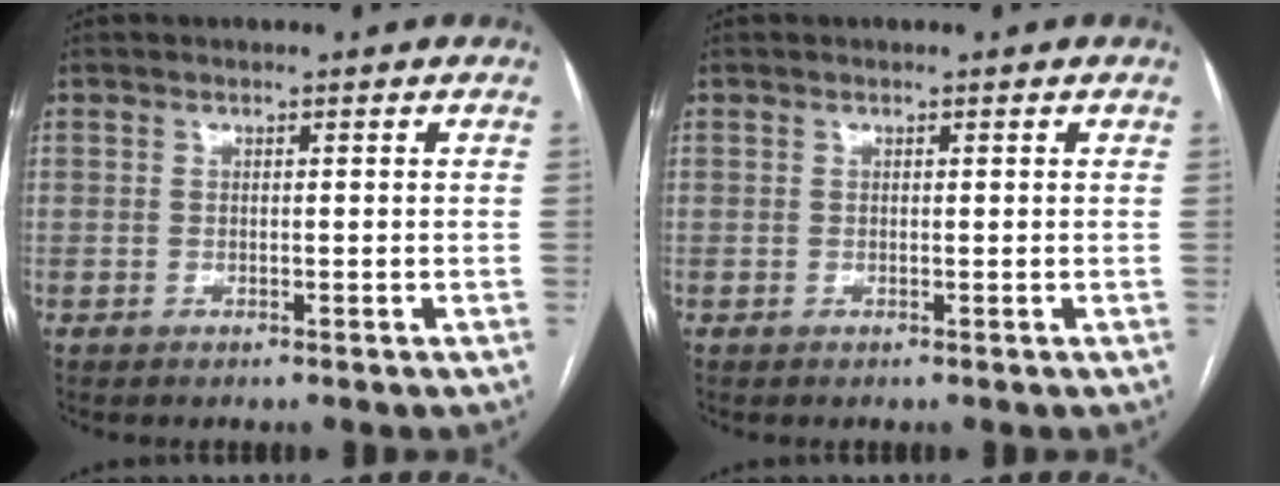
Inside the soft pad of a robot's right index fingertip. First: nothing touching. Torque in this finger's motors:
{"motor_torque": [-0.05, 0.04, -0.04, 0.00]}